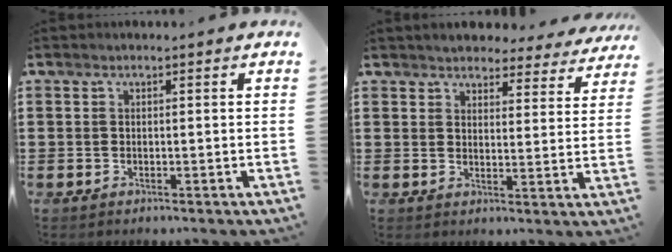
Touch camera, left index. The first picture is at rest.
{"total": 3.9, "force": [3.9, 0.3, -0.1], "torque": [-0.017, -0.019, 0.069]}